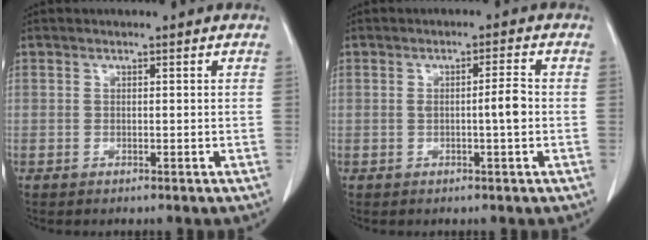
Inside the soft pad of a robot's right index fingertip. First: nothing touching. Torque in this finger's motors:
{"motor_torque": [0.10, 0.00, 0.04, 0.03]}